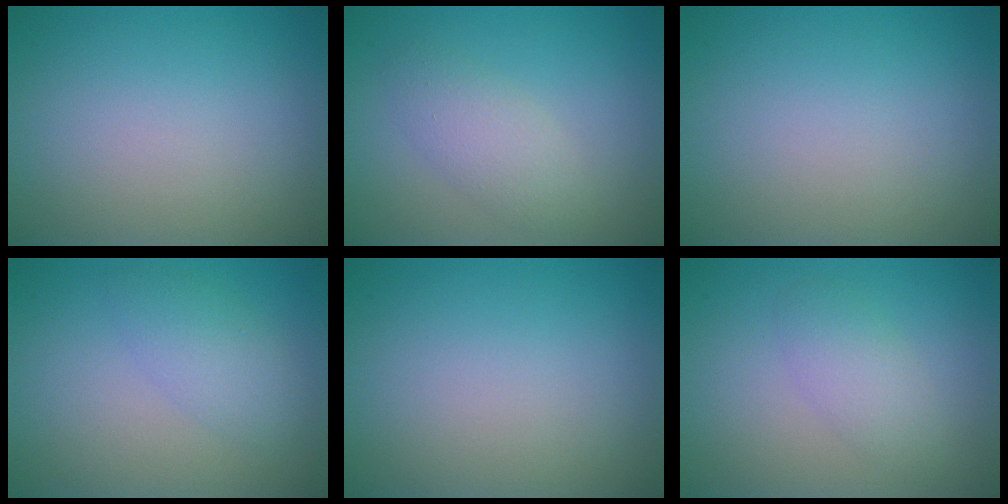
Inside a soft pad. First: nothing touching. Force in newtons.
{"total": 2.8, "press": 2.8, "slide": 0.2}
{"total": 0.0}
{"total": 2.8, "press": 2.8, "slide": 0.1}
{"total": 0.0}
{"total": 2.4, "press": 2.4, "slide": 0.1}